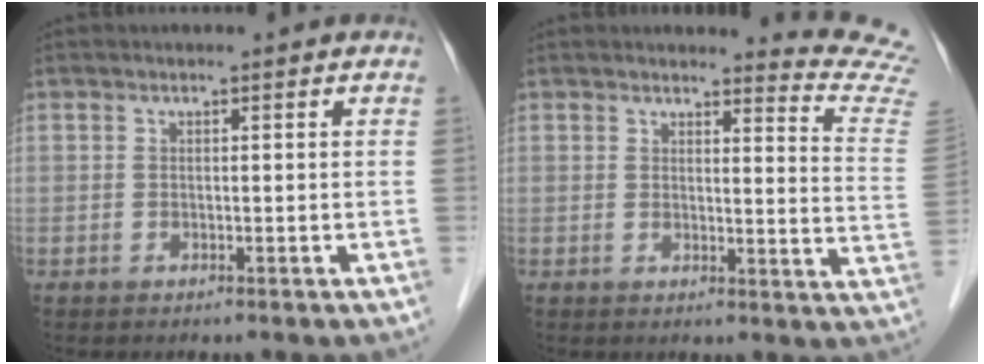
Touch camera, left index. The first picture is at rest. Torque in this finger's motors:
{"motor_torque": [0.66, -0.94, 0.03, 0.01]}